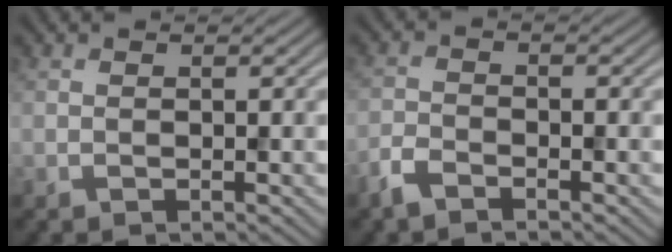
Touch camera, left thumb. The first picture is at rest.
{"total": 2.8, "force": [-2.3, 0.9, 1.3], "torque": [-0.033, -0.005, -0.057]}